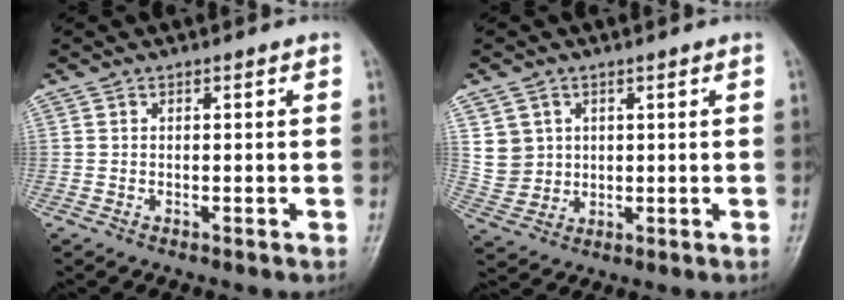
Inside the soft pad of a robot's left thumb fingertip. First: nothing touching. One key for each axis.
{"total": 5.8, "fx": 2.1, "fy": 5.3, "fz": 1.3, "tx": -0.003, "ty": -0.012, "tz": 0.049}